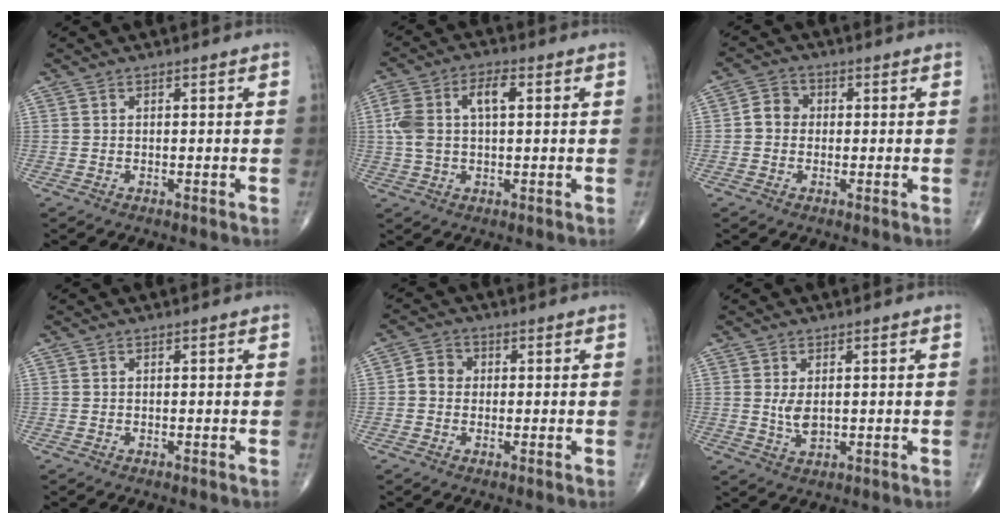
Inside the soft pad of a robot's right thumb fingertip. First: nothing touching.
{"total": 9.1, "force": [1.7, 4.5, 7.7], "torque": [-0.172, 0.025, 0.032]}
{"total": 3.8, "force": [-0.1, 3.4, 1.7], "torque": [-0.017, 0.011, -0.012]}
{"total": 0.0}
{"total": 3.6, "force": [0.0, 3.2, 1.6], "torque": [-0.014, 0.010, -0.008]}
{"total": 3.3, "force": [0.4, 1.7, 2.8], "torque": [-0.049, -0.010, 0.015]}